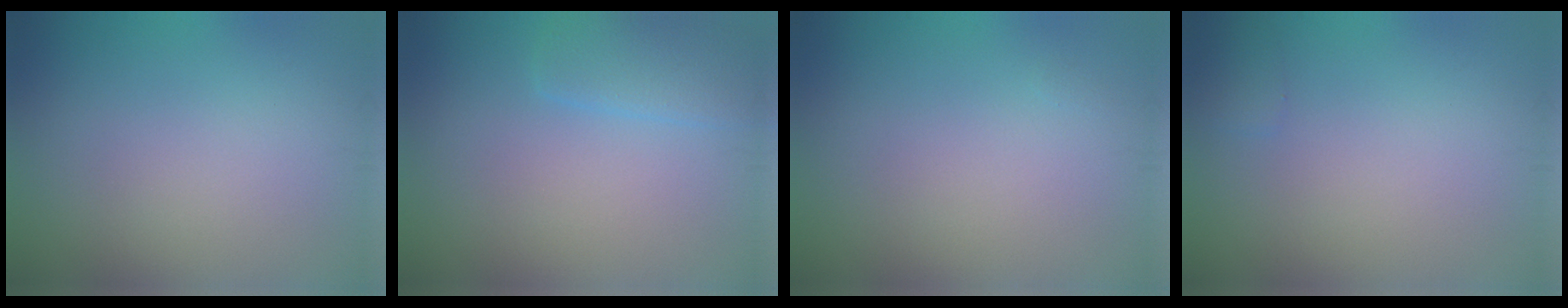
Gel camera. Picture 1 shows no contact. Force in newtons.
{"total": 2.5, "press": 2.5, "slide": 0.3}
{"total": 0.0}
{"total": 0.7, "press": 0.7, "slide": 0.0}